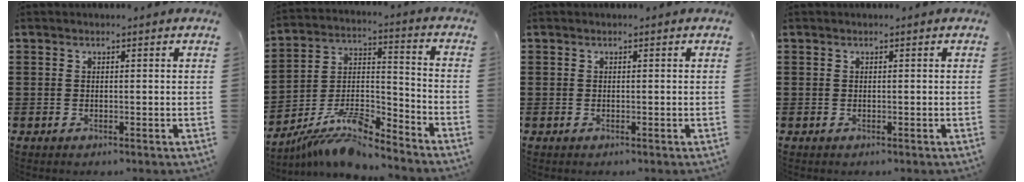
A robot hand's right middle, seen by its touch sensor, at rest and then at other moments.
{"total": 10.4, "force": [-9.1, 1.9, 4.7], "torque": [-0.093, 0.019, -0.176]}
{"total": 0.0}
{"total": 0.0}